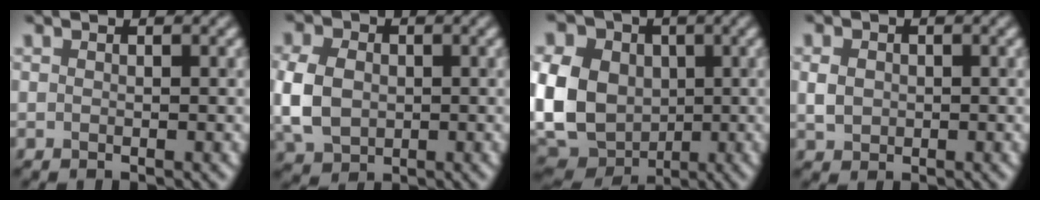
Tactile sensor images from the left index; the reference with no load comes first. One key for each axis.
{"total": 5.5, "fx": -0.1, "fy": 4.4, "fz": 3.4, "tx": -0.095, "ty": -0.001, "tz": -0.005}
{"total": 11.5, "fx": 0.7, "fy": 9.2, "fz": 6.8, "tx": -0.157, "ty": -0.002, "tz": 0.013}
{"total": 1.9, "fx": 0.2, "fy": 1.6, "fz": 0.9, "tx": -0.022, "ty": 0.000, "tz": 0.001}